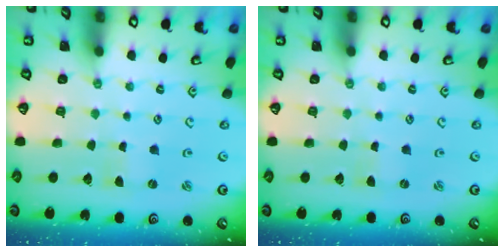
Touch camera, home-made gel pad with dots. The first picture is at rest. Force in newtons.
{"total": 0.0}